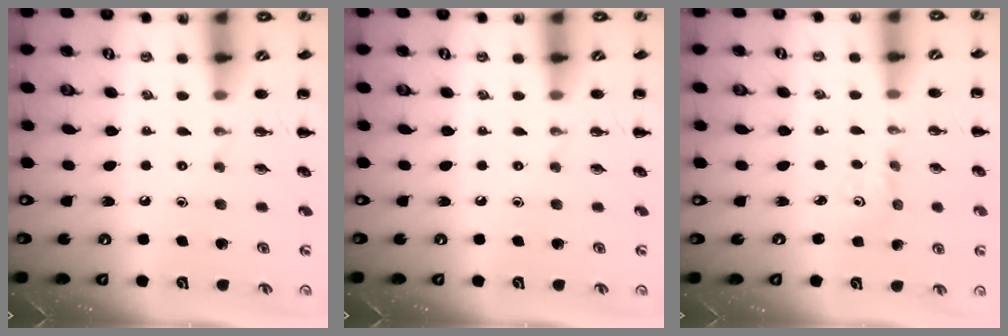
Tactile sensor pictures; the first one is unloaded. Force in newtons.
{"total": 0.0}
{"total": 1.1, "press": 1.0, "slide": 0.3}